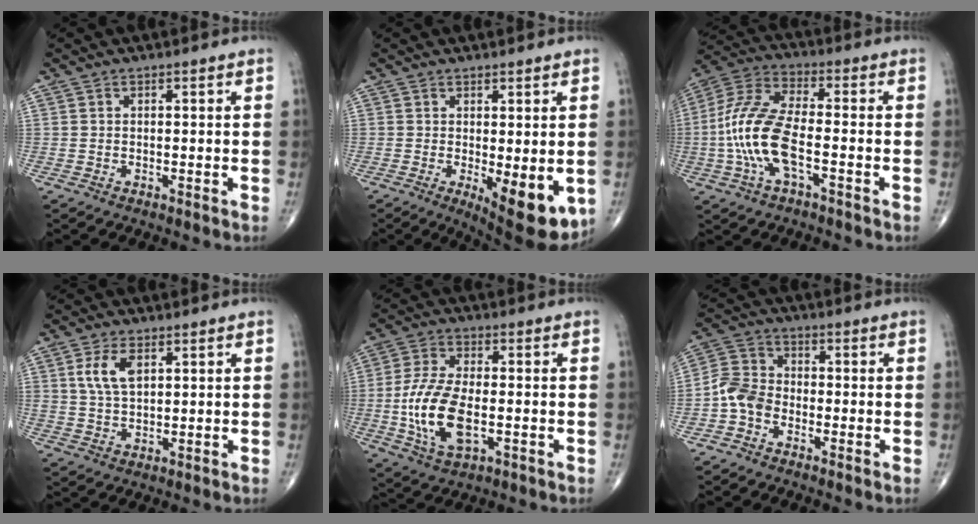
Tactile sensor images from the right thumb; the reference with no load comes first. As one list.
[{"total": 10.4, "force": [-2.2, 3.6, 9.5], "torque": [-0.118, -0.024, -0.018]}, {"total": 14.0, "force": [-3.3, 5.5, 12.5], "torque": [-0.278, 0.034, -0.068]}, {"total": 6.2, "force": [2.1, 3.3, 4.8], "torque": [-0.095, -0.005, 0.044]}, {"total": 13.4, "force": [-2.5, 6.5, 11.5], "torque": [-0.238, 0.004, -0.043]}, {"total": 6.3, "force": [-2.6, 4.6, 3.4], "torque": [-0.059, 0.024, -0.065]}]